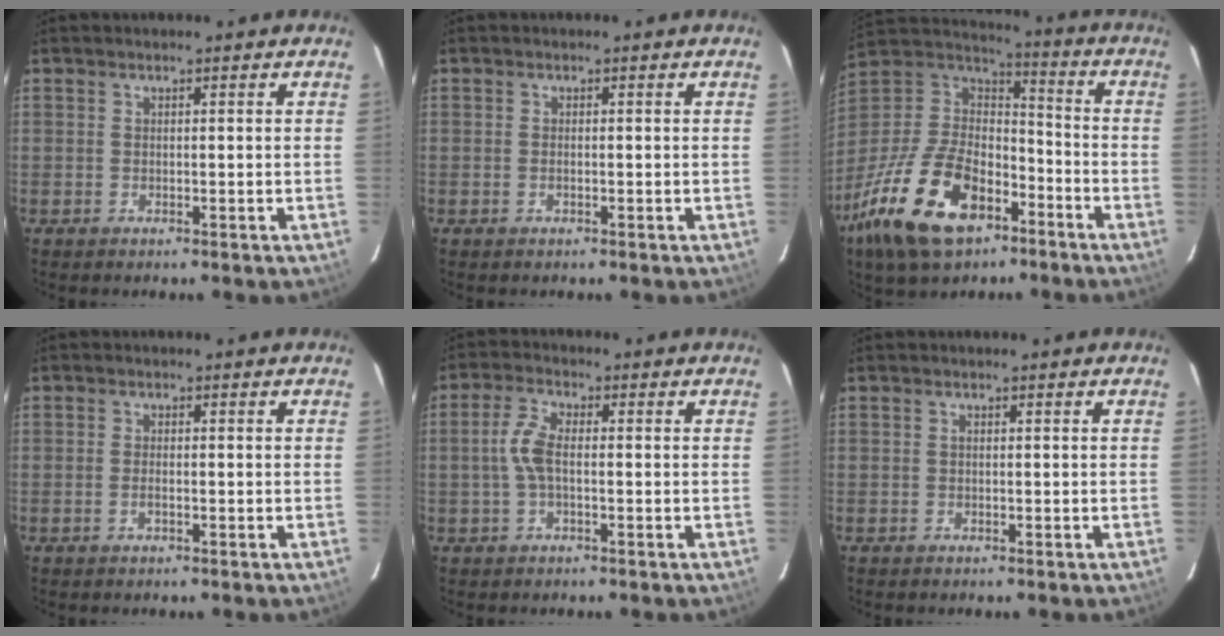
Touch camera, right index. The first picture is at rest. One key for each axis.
{"total": 0.7, "fx": -0.2, "fy": 0.3, "fz": 0.6, "tx": -0.013, "ty": 0.000, "tz": -0.004}
{"total": 25.0, "fx": -13.8, "fy": 13.4, "fz": 15.9, "tx": -0.350, "ty": -0.019, "tz": -0.239}
{"total": 1.4, "fx": -0.5, "fy": 0.6, "fz": 1.2, "tx": -0.026, "ty": 0.000, "tz": -0.010}
{"total": 5.0, "fx": -0.4, "fy": 2.1, "fz": 4.6, "tx": -0.099, "ty": 0.009, "tz": -0.008}
{"total": 0.0}